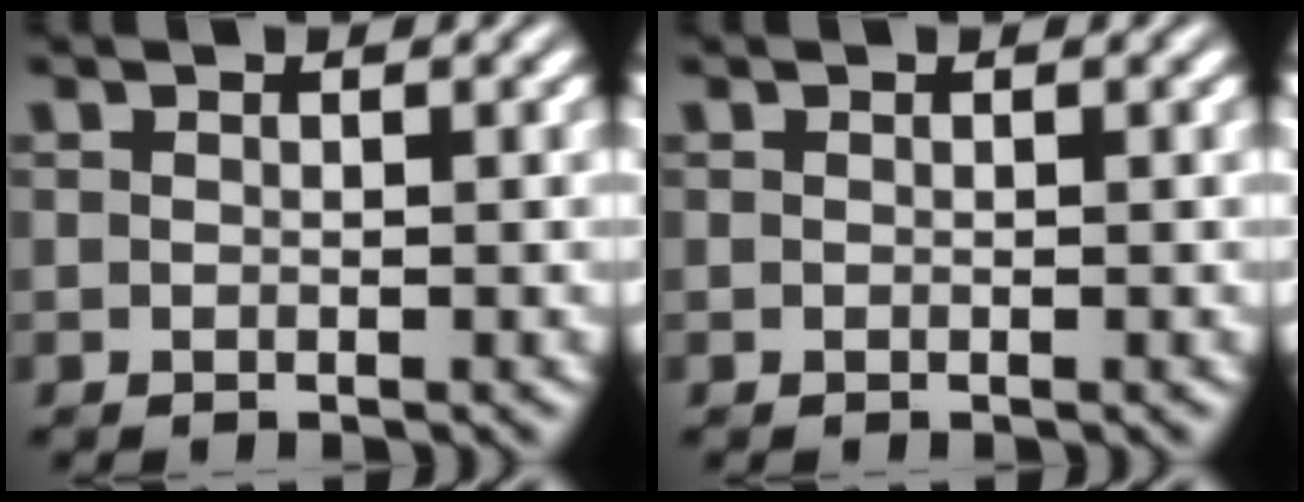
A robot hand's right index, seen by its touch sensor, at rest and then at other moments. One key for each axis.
{"total": 0.0}